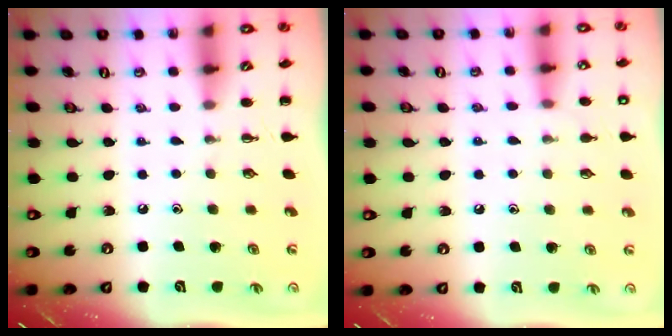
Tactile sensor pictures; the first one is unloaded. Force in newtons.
{"total": 7.3, "press": 7.0, "slide": 2.0}